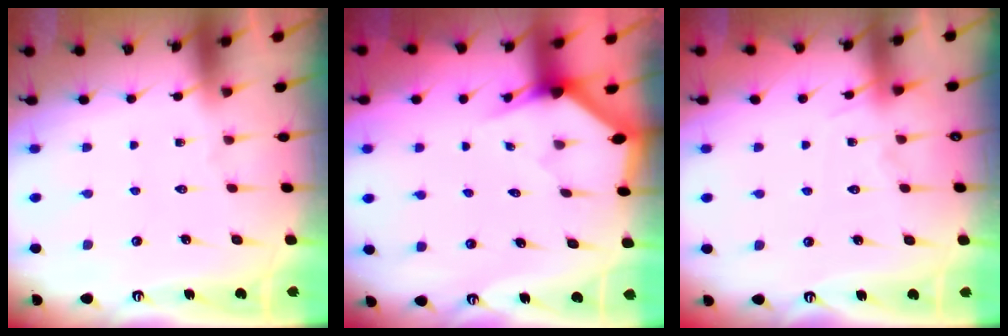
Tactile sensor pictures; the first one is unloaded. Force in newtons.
{"total": 2.4, "press": 2.4, "slide": 0.2}
{"total": 4.8, "press": 4.8, "slide": 0.5}